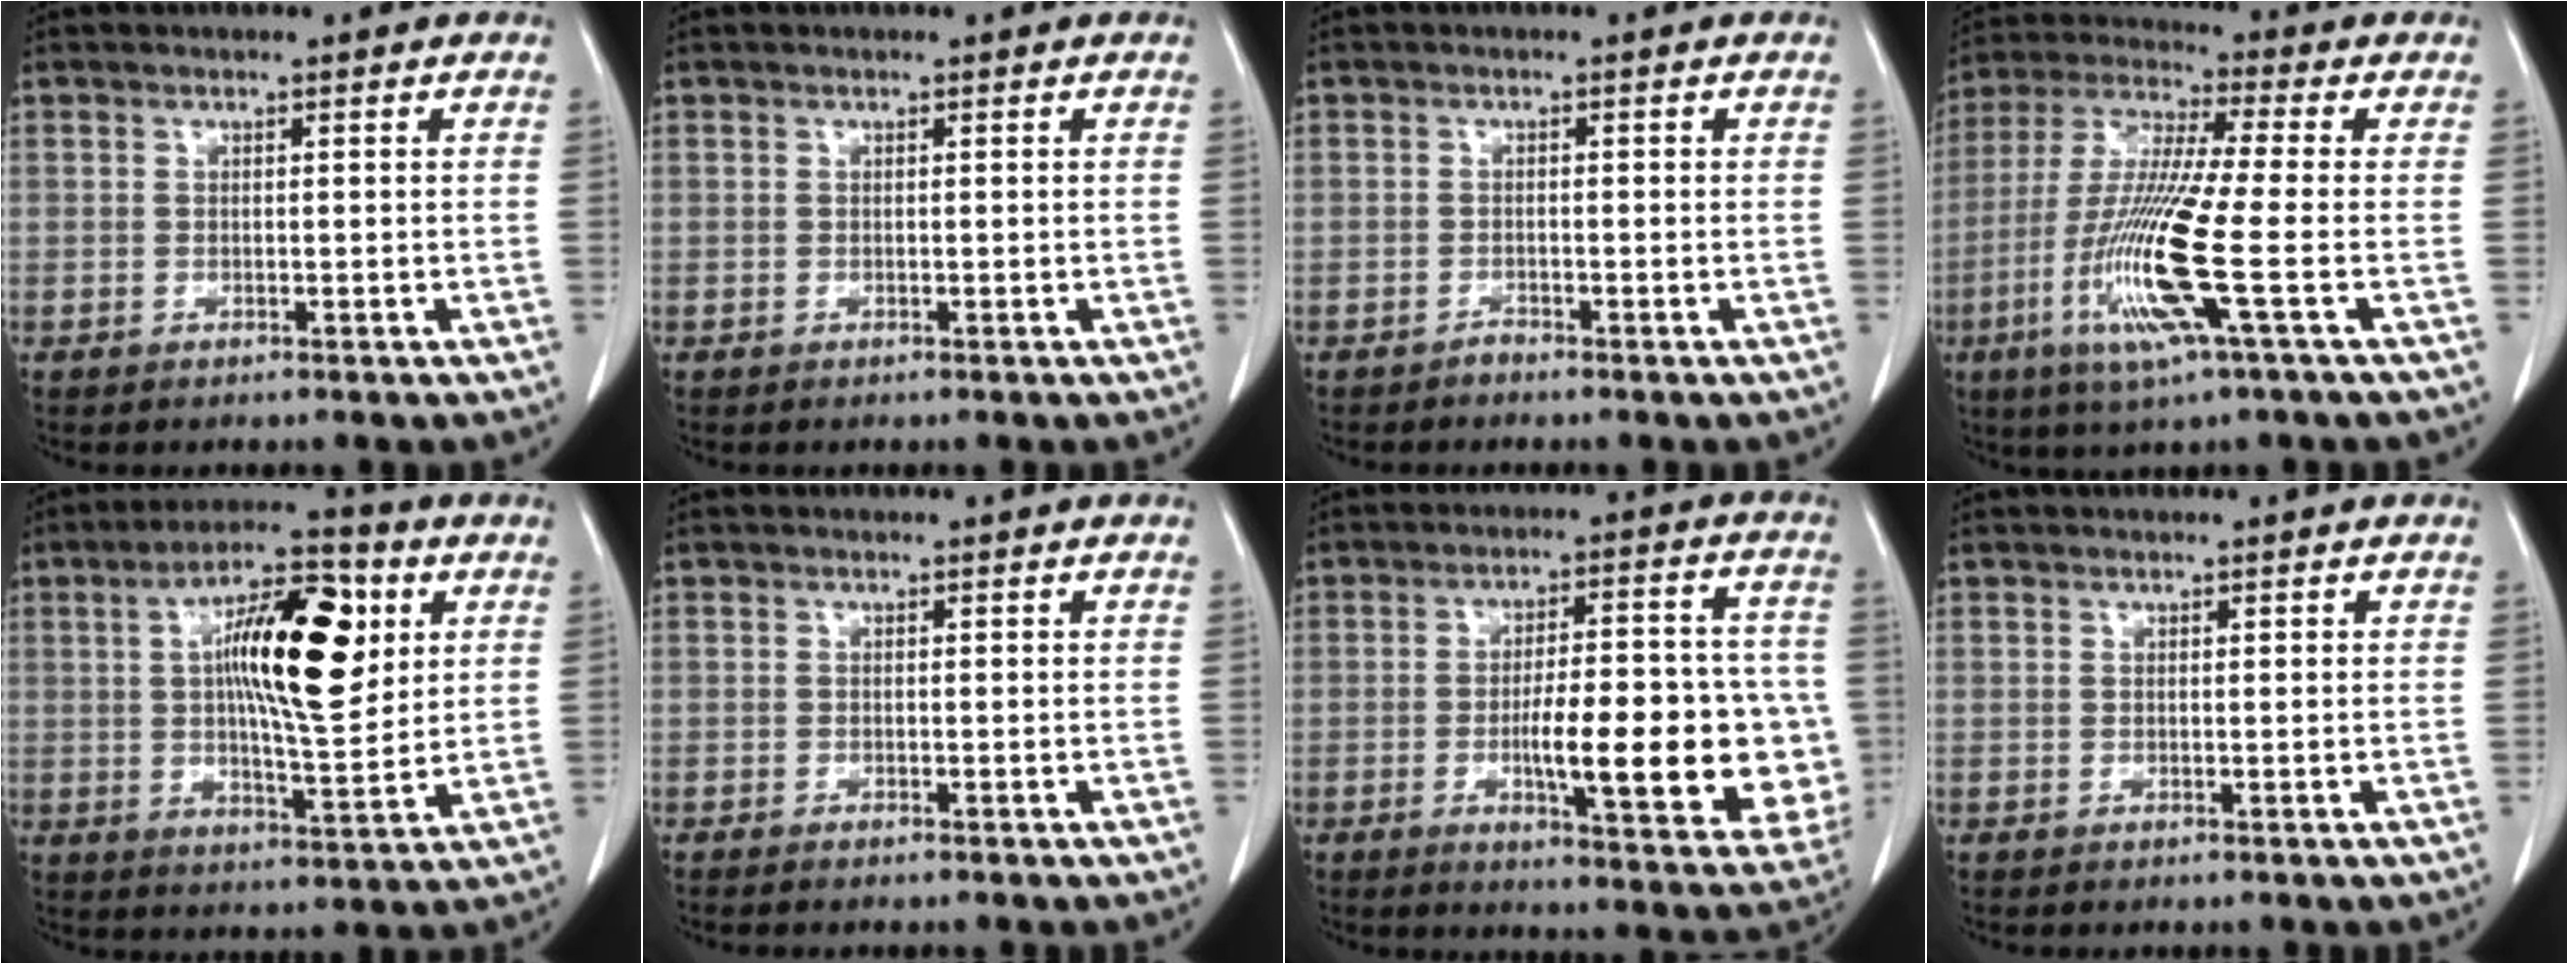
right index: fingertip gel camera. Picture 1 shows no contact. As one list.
[{"total": 0.0}, {"total": 0.8, "force": [-0.7, 0.2, 0.0], "torque": [0.003, 0.000, -0.016]}, {"total": 14.7, "force": [-4.2, -0.4, 14.1], "torque": [-0.290, -0.018, -0.088]}, {"total": 15.2, "force": [3.9, 4.0, 14.2], "torque": [-0.238, 0.017, 0.057]}, {"total": 0.8, "force": [-0.7, 0.1, 0.4], "torque": [-0.010, -0.002, -0.012]}, {"total": 17.8, "force": [-3.1, 4.3, 17.0], "torque": [-0.175, 0.019, -0.027]}, {"total": 0.0}]